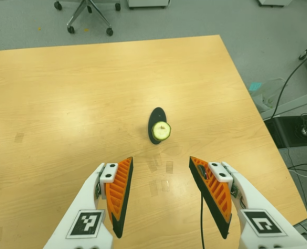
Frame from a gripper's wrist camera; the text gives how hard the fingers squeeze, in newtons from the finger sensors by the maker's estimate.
{"total": 0.0}